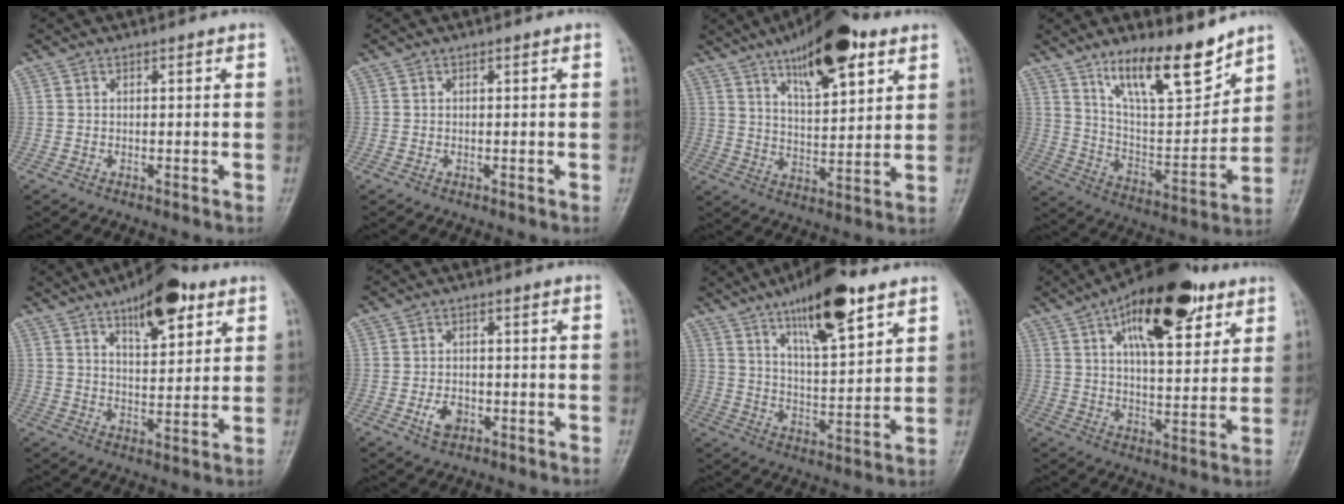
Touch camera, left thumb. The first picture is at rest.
{"total": 0.0}
{"total": 16.3, "force": [9.3, 5.8, 12.1], "torque": [-0.160, -0.037, 0.149]}
{"total": 15.9, "force": [11.5, 4.5, 10.0], "torque": [-0.133, -0.079, 0.209]}
{"total": 12.2, "force": [6.8, 4.8, 8.9], "torque": [-0.106, -0.032, 0.104]}
{"total": 4.0, "force": [-1.6, 2.7, 2.5], "torque": [-0.037, 0.007, -0.025]}
{"total": 15.9, "force": [9.6, 4.6, 11.8], "torque": [-0.166, -0.047, 0.161]}
{"total": 20.5, "force": [10.2, 8.8, 15.4], "torque": [-0.208, -0.023, 0.160]}